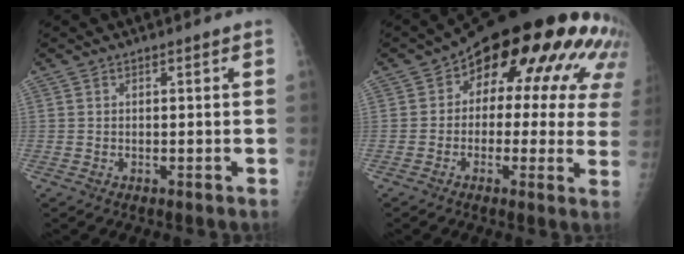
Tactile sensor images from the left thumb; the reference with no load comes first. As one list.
[{"total": 20.7, "force": [7.5, 11.2, 15.7], "torque": [-0.143, 0.024, 0.087]}]